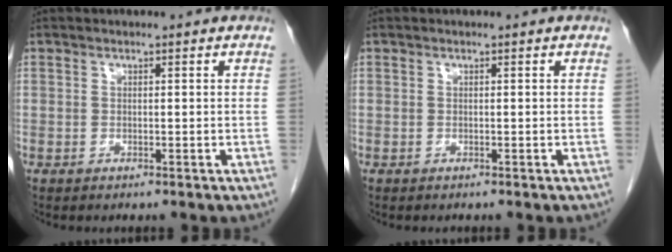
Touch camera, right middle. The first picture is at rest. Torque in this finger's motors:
{"motor_torque": [-0.09, 0.10, -0.03, 0.00]}